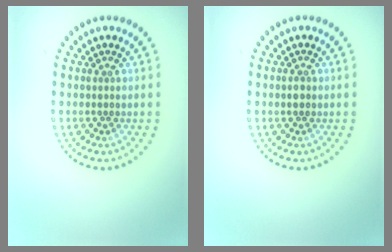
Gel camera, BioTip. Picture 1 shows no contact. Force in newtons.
{"total": 0.7, "press": 0.7, "slide": 0.3}